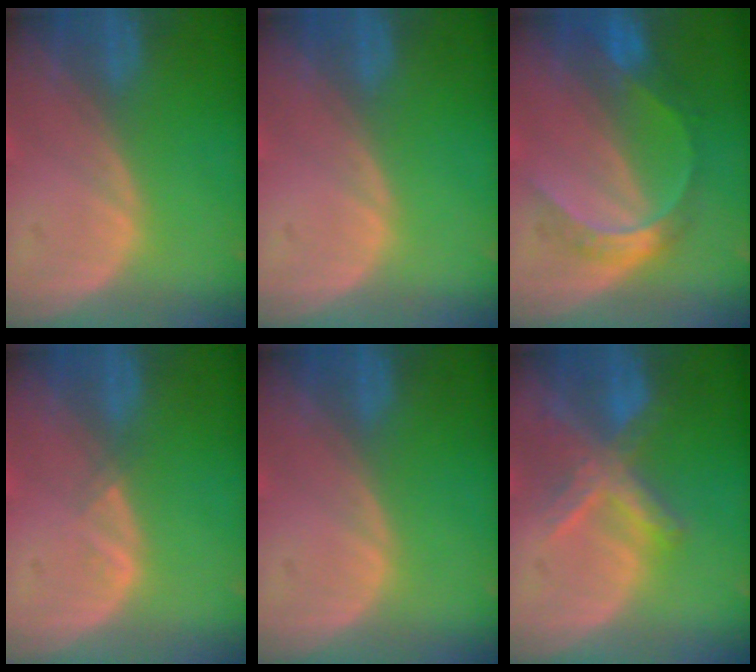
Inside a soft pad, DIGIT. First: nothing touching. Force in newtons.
{"total": 0.0}
{"total": 6.7, "press": 5.8, "slide": 3.4}
{"total": 1.0, "press": 0.9, "slide": 0.5}
{"total": 0.0}
{"total": 7.1, "press": 6.2, "slide": 3.6}